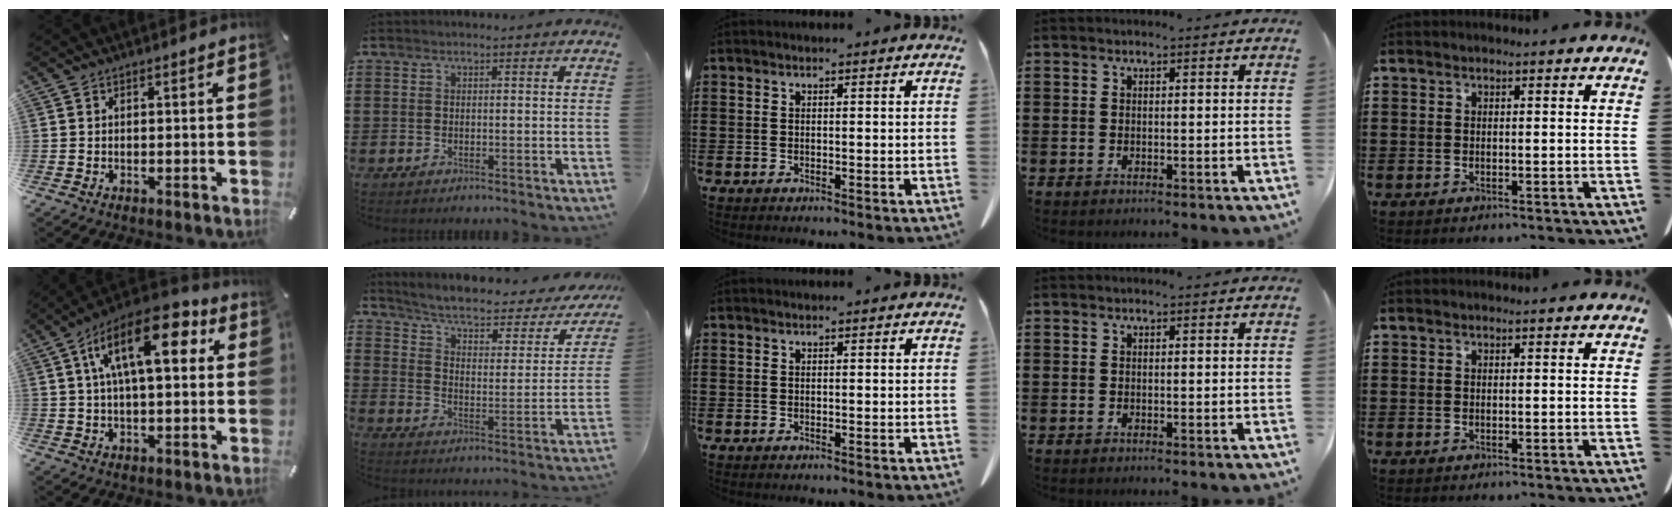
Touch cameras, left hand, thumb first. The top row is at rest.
{"thumb": {"total": 15.9, "force": [5.6, 7.1, 13.1], "torque": [-0.224, -0.011, 0.091]}, "index": {"total": 4.3, "force": [3.2, 0.9, 2.7], "torque": [-0.068, -0.027, 0.045]}}